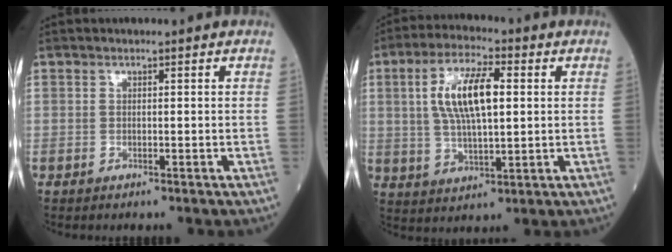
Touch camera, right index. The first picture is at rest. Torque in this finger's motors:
{"motor_torque": [1.28, 0.87, 0.29, 0.16]}